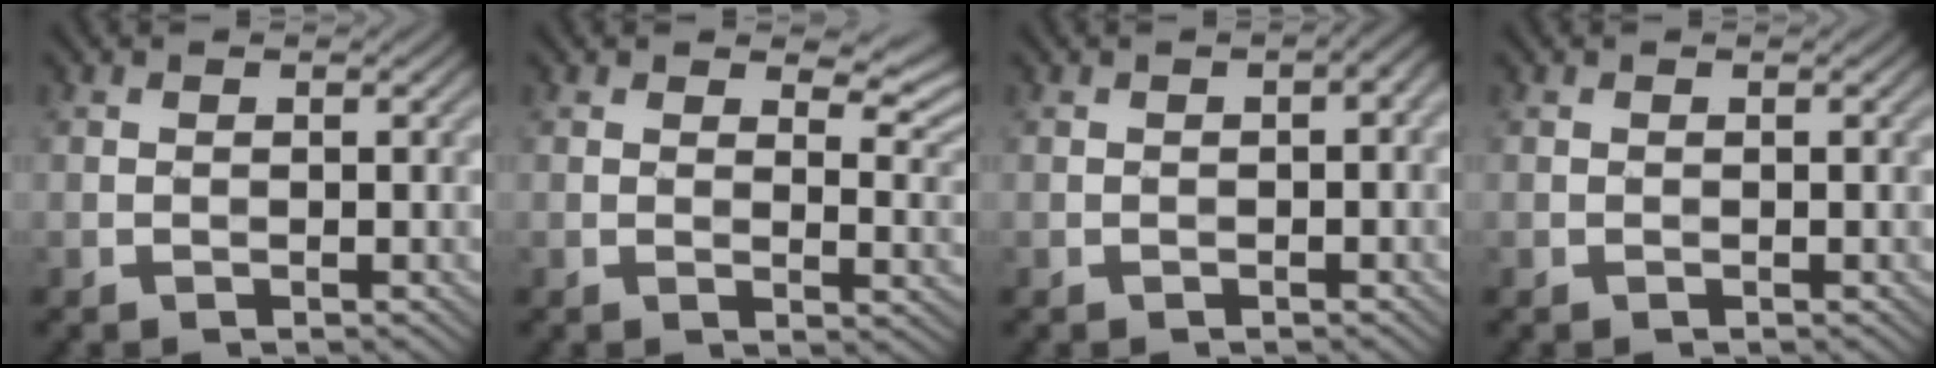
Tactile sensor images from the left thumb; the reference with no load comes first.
{"total": 5.0, "force": [3.1, 2.0, 3.5], "torque": [-0.049, -0.004, 0.050]}
{"total": 2.6, "force": [-0.4, 1.1, 2.3], "torque": [-0.034, 0.002, -0.002]}
{"total": 0.0}